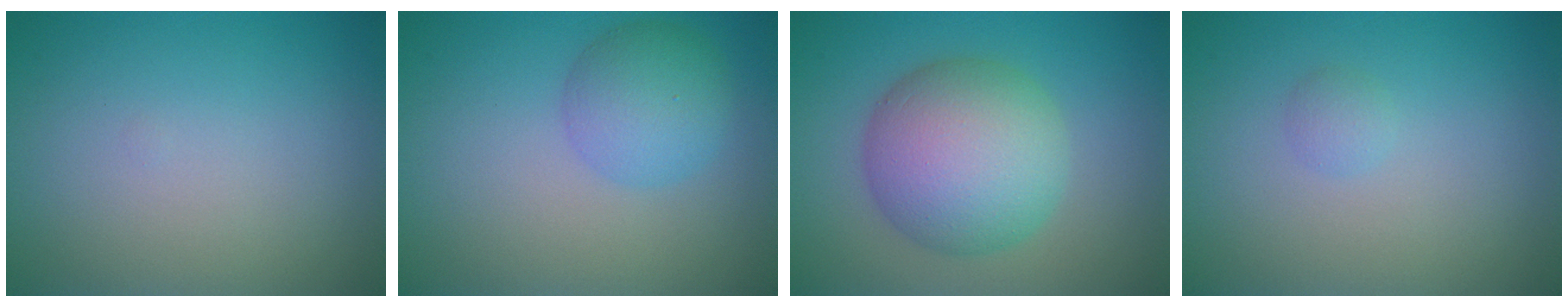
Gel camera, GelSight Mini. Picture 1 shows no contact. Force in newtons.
{"total": 3.9, "press": 3.9, "slide": 0.2}
{"total": 8.7, "press": 8.7, "slide": 0.3}
{"total": 0.9, "press": 0.9, "slide": 0.0}